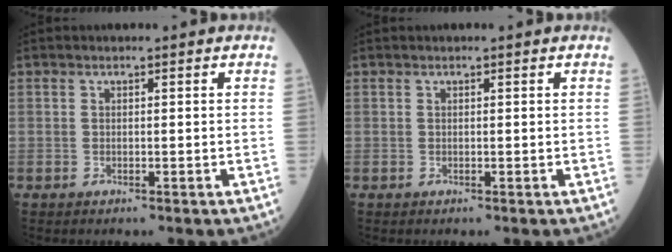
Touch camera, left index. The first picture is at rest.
{"total": 0.0}